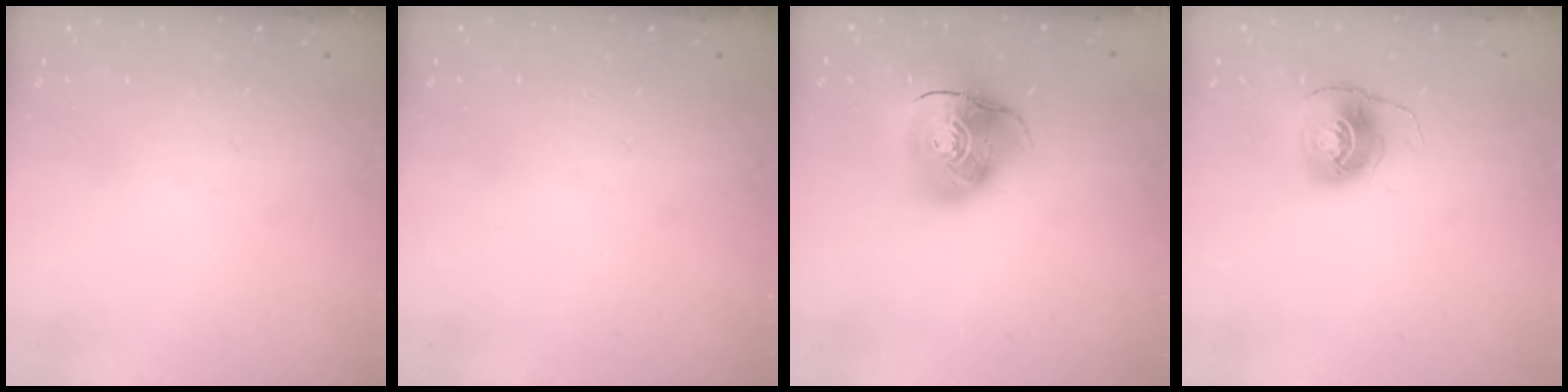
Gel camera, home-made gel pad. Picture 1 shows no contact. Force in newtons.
{"total": 0.0}
{"total": 12.7, "press": 12.6, "slide": 2.0}
{"total": 6.8, "press": 6.8, "slide": 0.3}